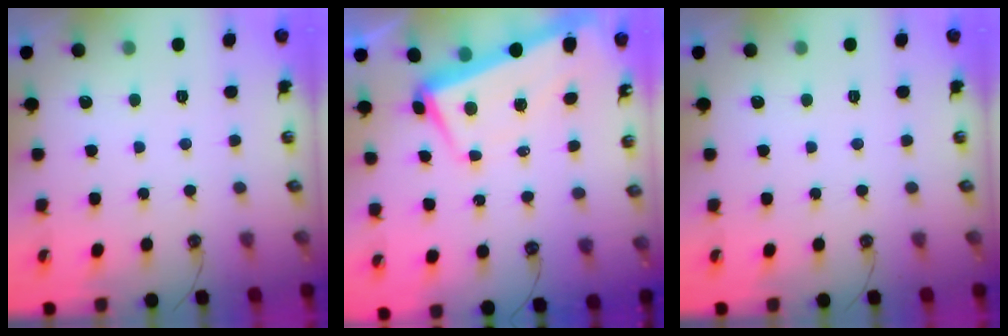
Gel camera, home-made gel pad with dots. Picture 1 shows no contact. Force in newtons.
{"total": 2.1, "press": 0.3, "slide": 2.1}
{"total": 0.0}